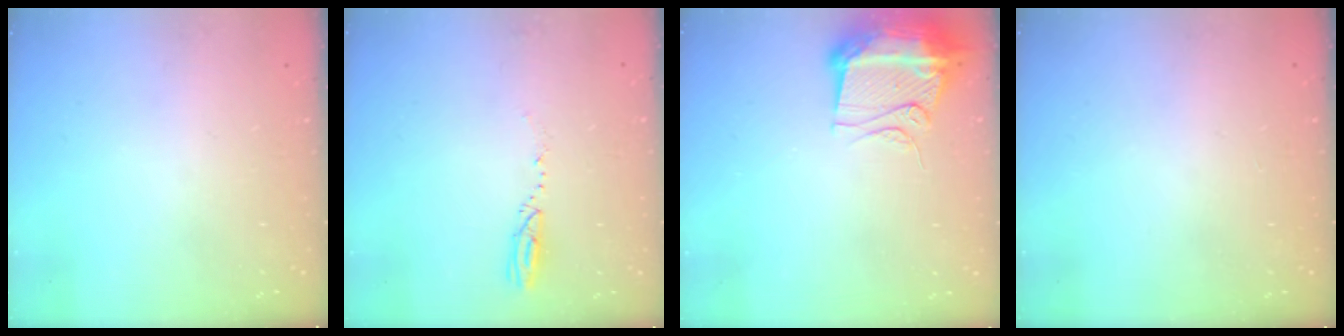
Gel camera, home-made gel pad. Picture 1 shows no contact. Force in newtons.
{"total": 3.4, "press": 3.1, "slide": 1.3}
{"total": 12.0, "press": 11.9, "slide": 1.1}
{"total": 0.0}